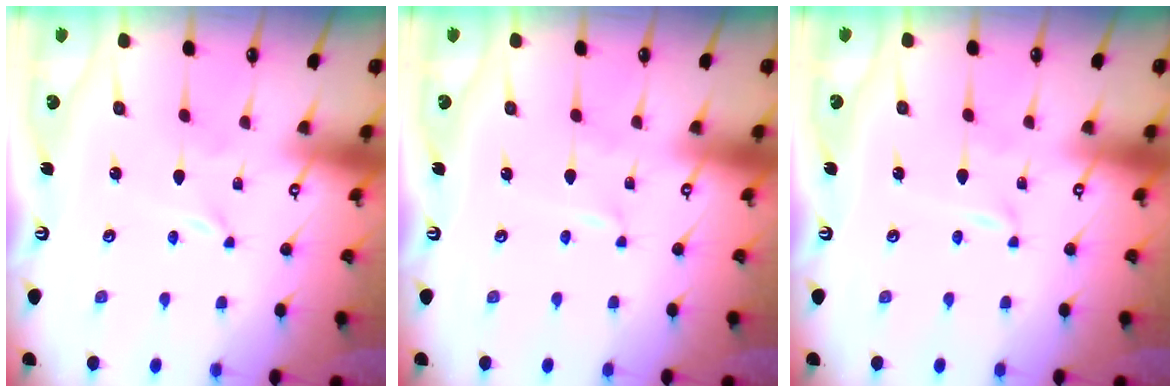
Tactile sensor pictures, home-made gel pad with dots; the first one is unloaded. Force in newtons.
{"total": 0.0}
{"total": 1.2, "press": 1.2, "slide": 0.1}